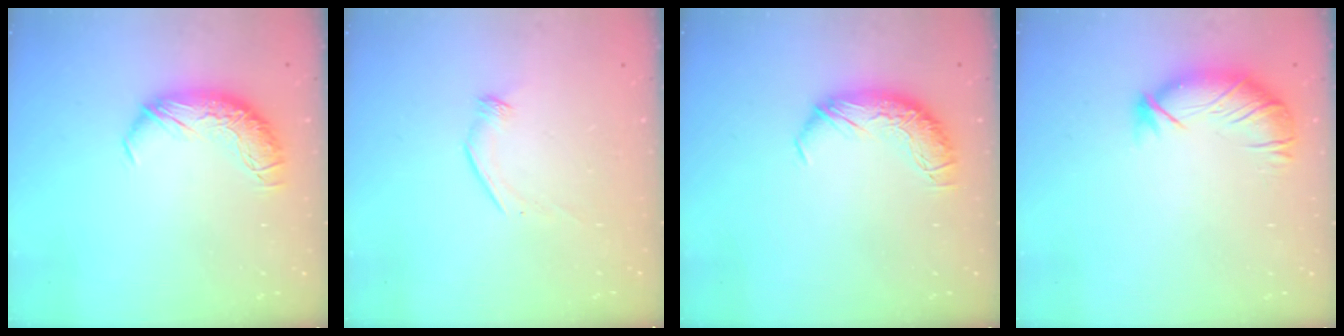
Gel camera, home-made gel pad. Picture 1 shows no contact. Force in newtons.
{"total": 5.9, "press": 5.8, "slide": 1.3}
{"total": 0.0}
{"total": 3.0, "press": 2.6, "slide": 1.5}